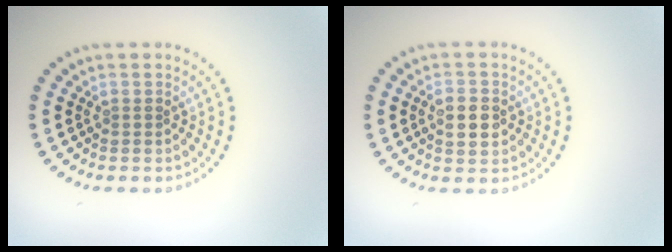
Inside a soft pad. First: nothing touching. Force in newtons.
{"total": 2.6, "press": 2.6, "slide": 0.0}